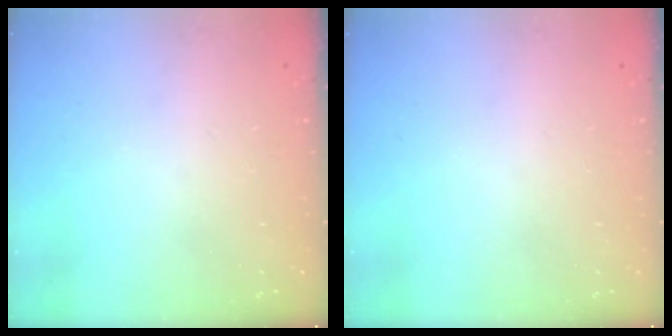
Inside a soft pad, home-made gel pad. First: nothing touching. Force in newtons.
{"total": 0.0}